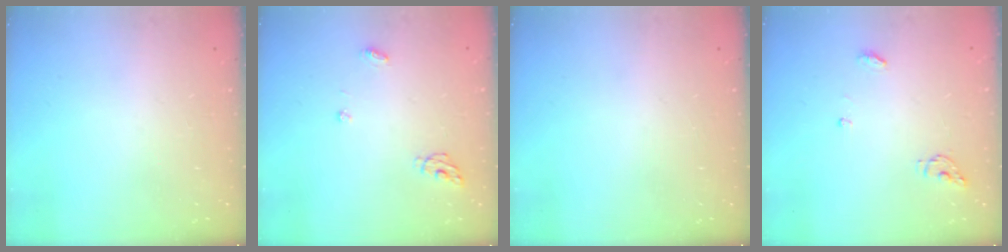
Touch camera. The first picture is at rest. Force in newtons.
{"total": 5.2, "press": 5.2, "slide": 0.3}
{"total": 0.0}
{"total": 5.0, "press": 5.0, "slide": 0.5}